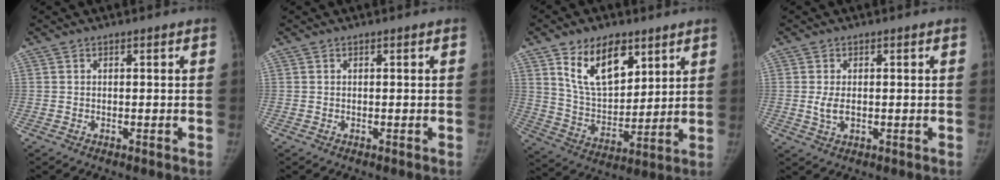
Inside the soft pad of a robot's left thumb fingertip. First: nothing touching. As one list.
[{"total": 0.0}, {"total": 15.2, "force": [8.2, 8.6, 9.5], "torque": [-0.125, -0.048, 0.159]}, {"total": 3.2, "force": [0.0, 1.9, 2.6], "torque": [-0.052, -0.006, 0.003]}]